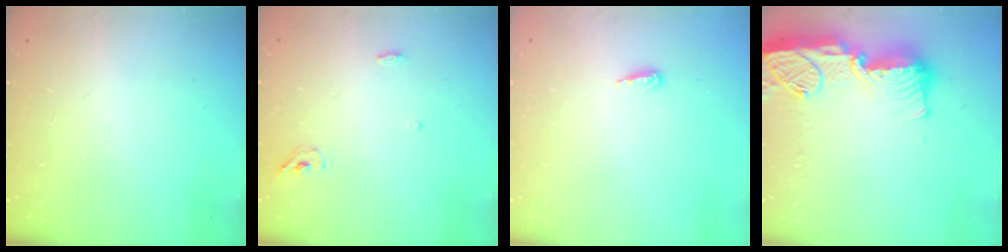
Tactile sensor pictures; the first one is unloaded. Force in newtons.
{"total": 3.8, "press": 3.6, "slide": 1.3}
{"total": 6.0, "press": 6.0, "slide": 0.6}
{"total": 19.4, "press": 19.0, "slide": 3.7}